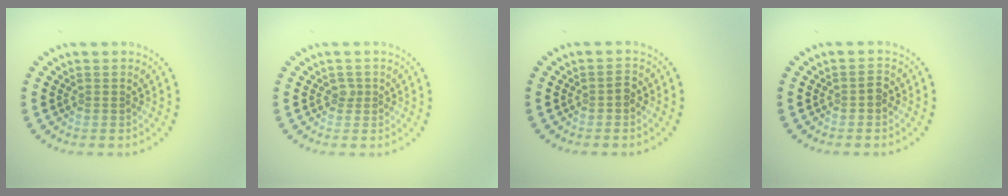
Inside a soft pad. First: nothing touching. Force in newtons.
{"total": 0.8, "press": 0.6, "slide": 0.6}
{"total": 1.1, "press": 1.1, "slide": 0.1}
{"total": 1.1, "press": 1.1, "slide": 0.1}